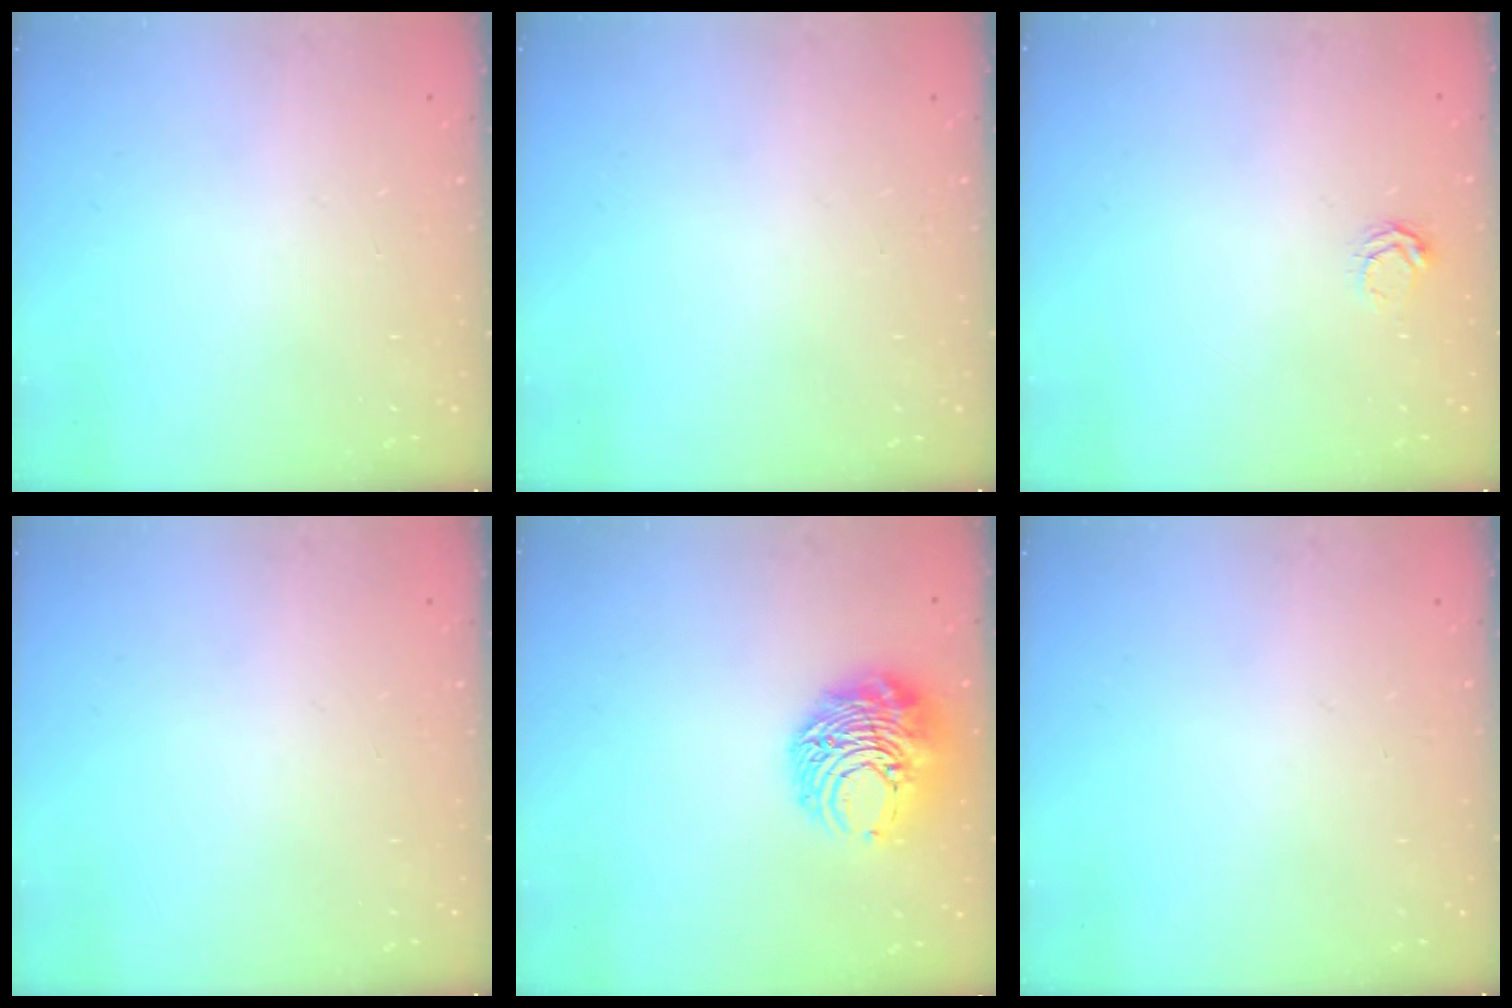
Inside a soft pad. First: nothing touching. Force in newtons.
{"total": 0.0}
{"total": 3.9, "press": 3.8, "slide": 0.6}
{"total": 0.0}
{"total": 10.7, "press": 10.6, "slide": 1.3}
{"total": 0.0}